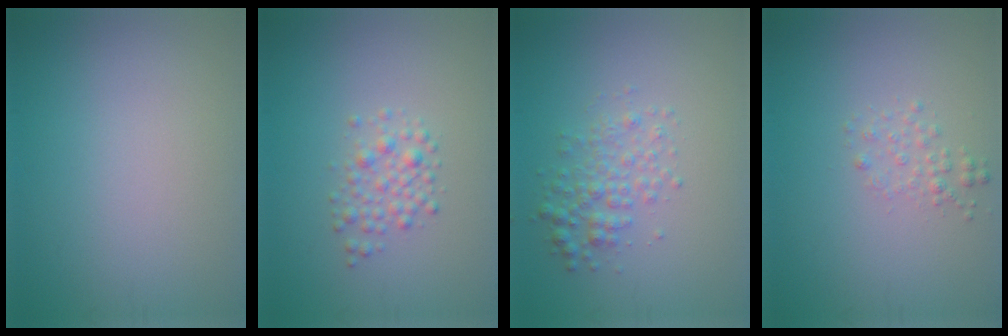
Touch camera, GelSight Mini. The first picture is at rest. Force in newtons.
{"total": 2.1, "press": 2.1, "slide": 0.0}
{"total": 2.6, "press": 2.6, "slide": 0.1}
{"total": 1.3, "press": 1.3, "slide": 0.1}